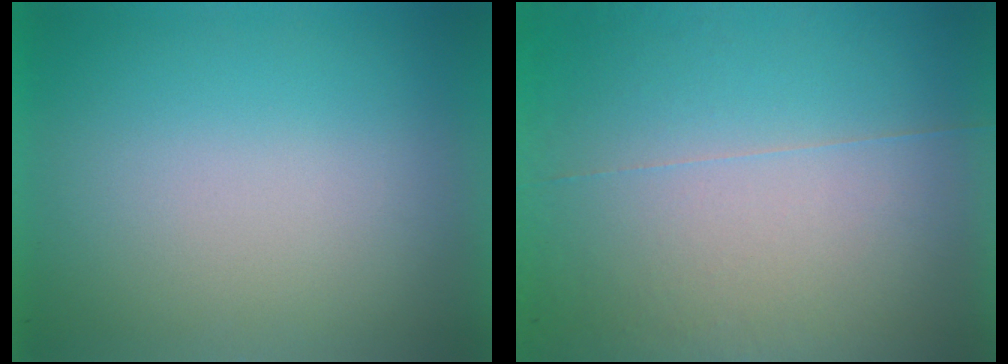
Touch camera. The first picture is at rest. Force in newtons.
{"total": 6.8}